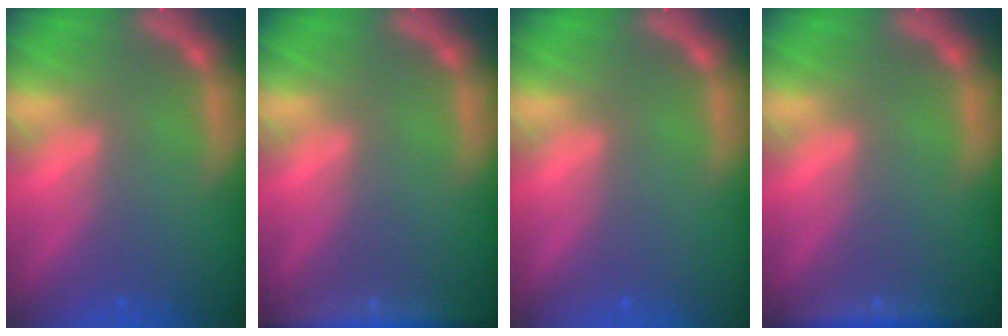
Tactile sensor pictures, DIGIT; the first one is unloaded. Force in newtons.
{"total": 5.5}
{"total": 0.0}
{"total": 2.9}